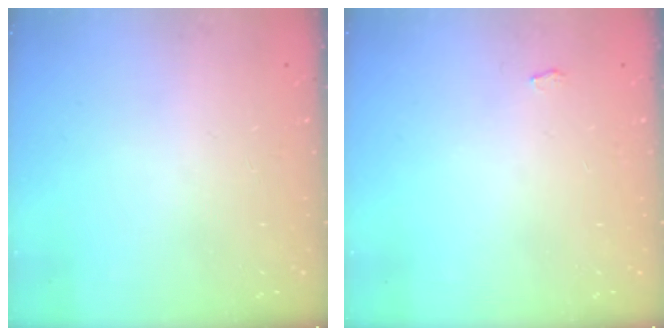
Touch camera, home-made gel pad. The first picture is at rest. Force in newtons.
{"total": 2.7, "press": 2.7, "slide": 0.3}